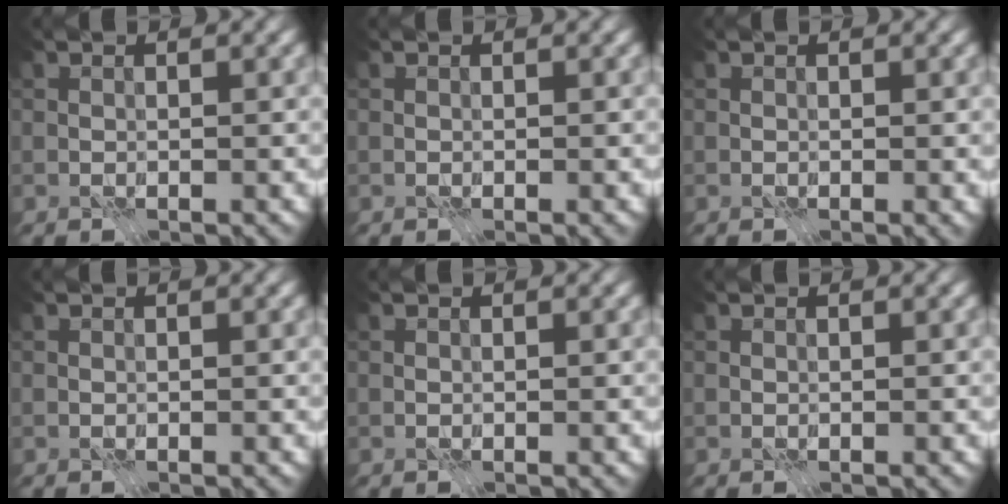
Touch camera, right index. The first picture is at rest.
{"total": 0.0}
{"total": 0.0}
{"total": 0.0}
{"total": 0.0}
{"total": 0.0}